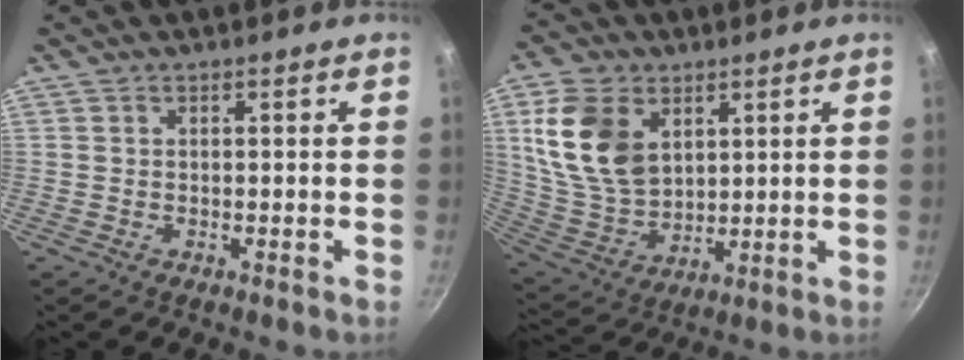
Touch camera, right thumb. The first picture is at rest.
{"total": 15.6, "force": [5.2, 10.7, 10.2], "torque": [-0.172, -0.021, 0.117]}